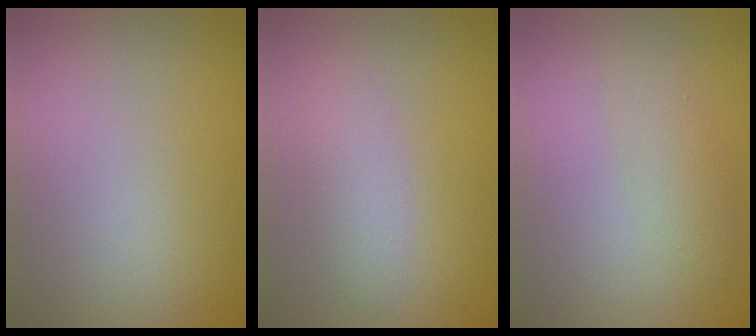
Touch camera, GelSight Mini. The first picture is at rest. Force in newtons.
{"total": 2.2, "press": 2.2, "slide": 0.1}
{"total": 1.9, "press": 1.9, "slide": 0.1}